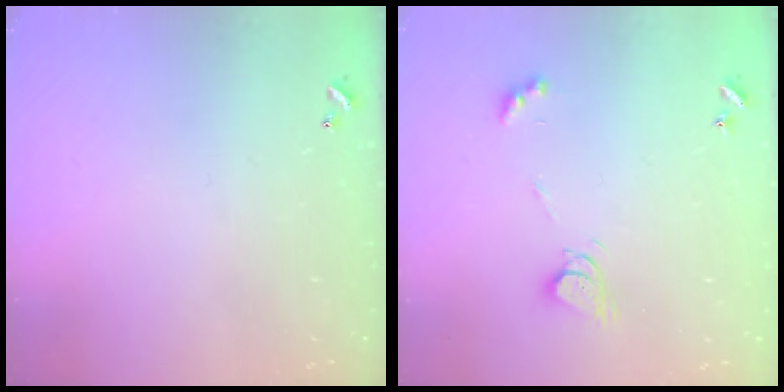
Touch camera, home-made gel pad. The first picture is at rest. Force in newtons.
{"total": 6.3, "press": 6.3, "slide": 0.3}